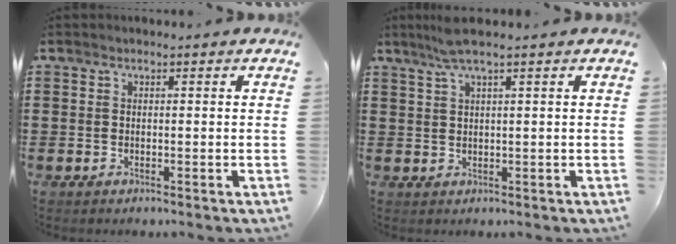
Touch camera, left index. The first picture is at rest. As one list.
[{"total": 3.2, "force": [2.0, -0.2, 2.5], "torque": [-0.053, 0.002, 0.036]}]